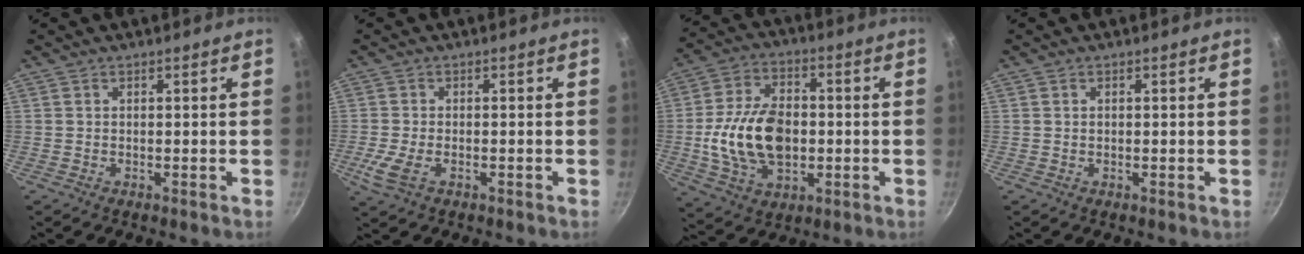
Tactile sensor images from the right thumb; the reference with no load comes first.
{"total": 4.8, "force": [-1.6, 2.6, 3.7], "torque": [-0.085, -0.006, -0.034]}
{"total": 17.0, "force": [-1.3, 11.1, 12.7], "torque": [-0.212, 0.016, -0.020]}
{"total": 0.5, "force": [0.1, 0.4, 0.3], "torque": [-0.007, 0.002, 0.003]}